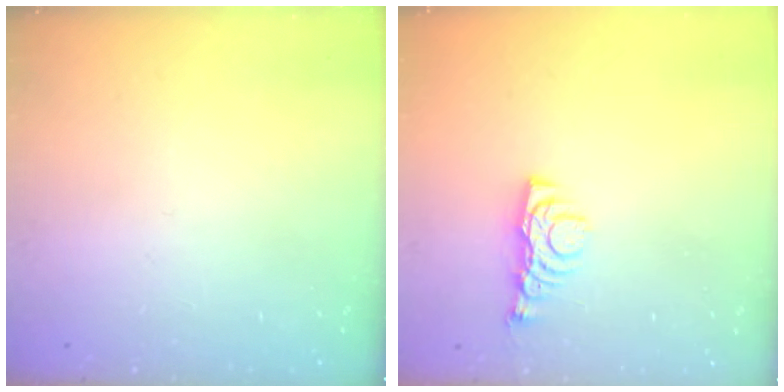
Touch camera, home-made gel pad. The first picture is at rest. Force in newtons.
{"total": 5.4, "press": 5.3, "slide": 0.8}